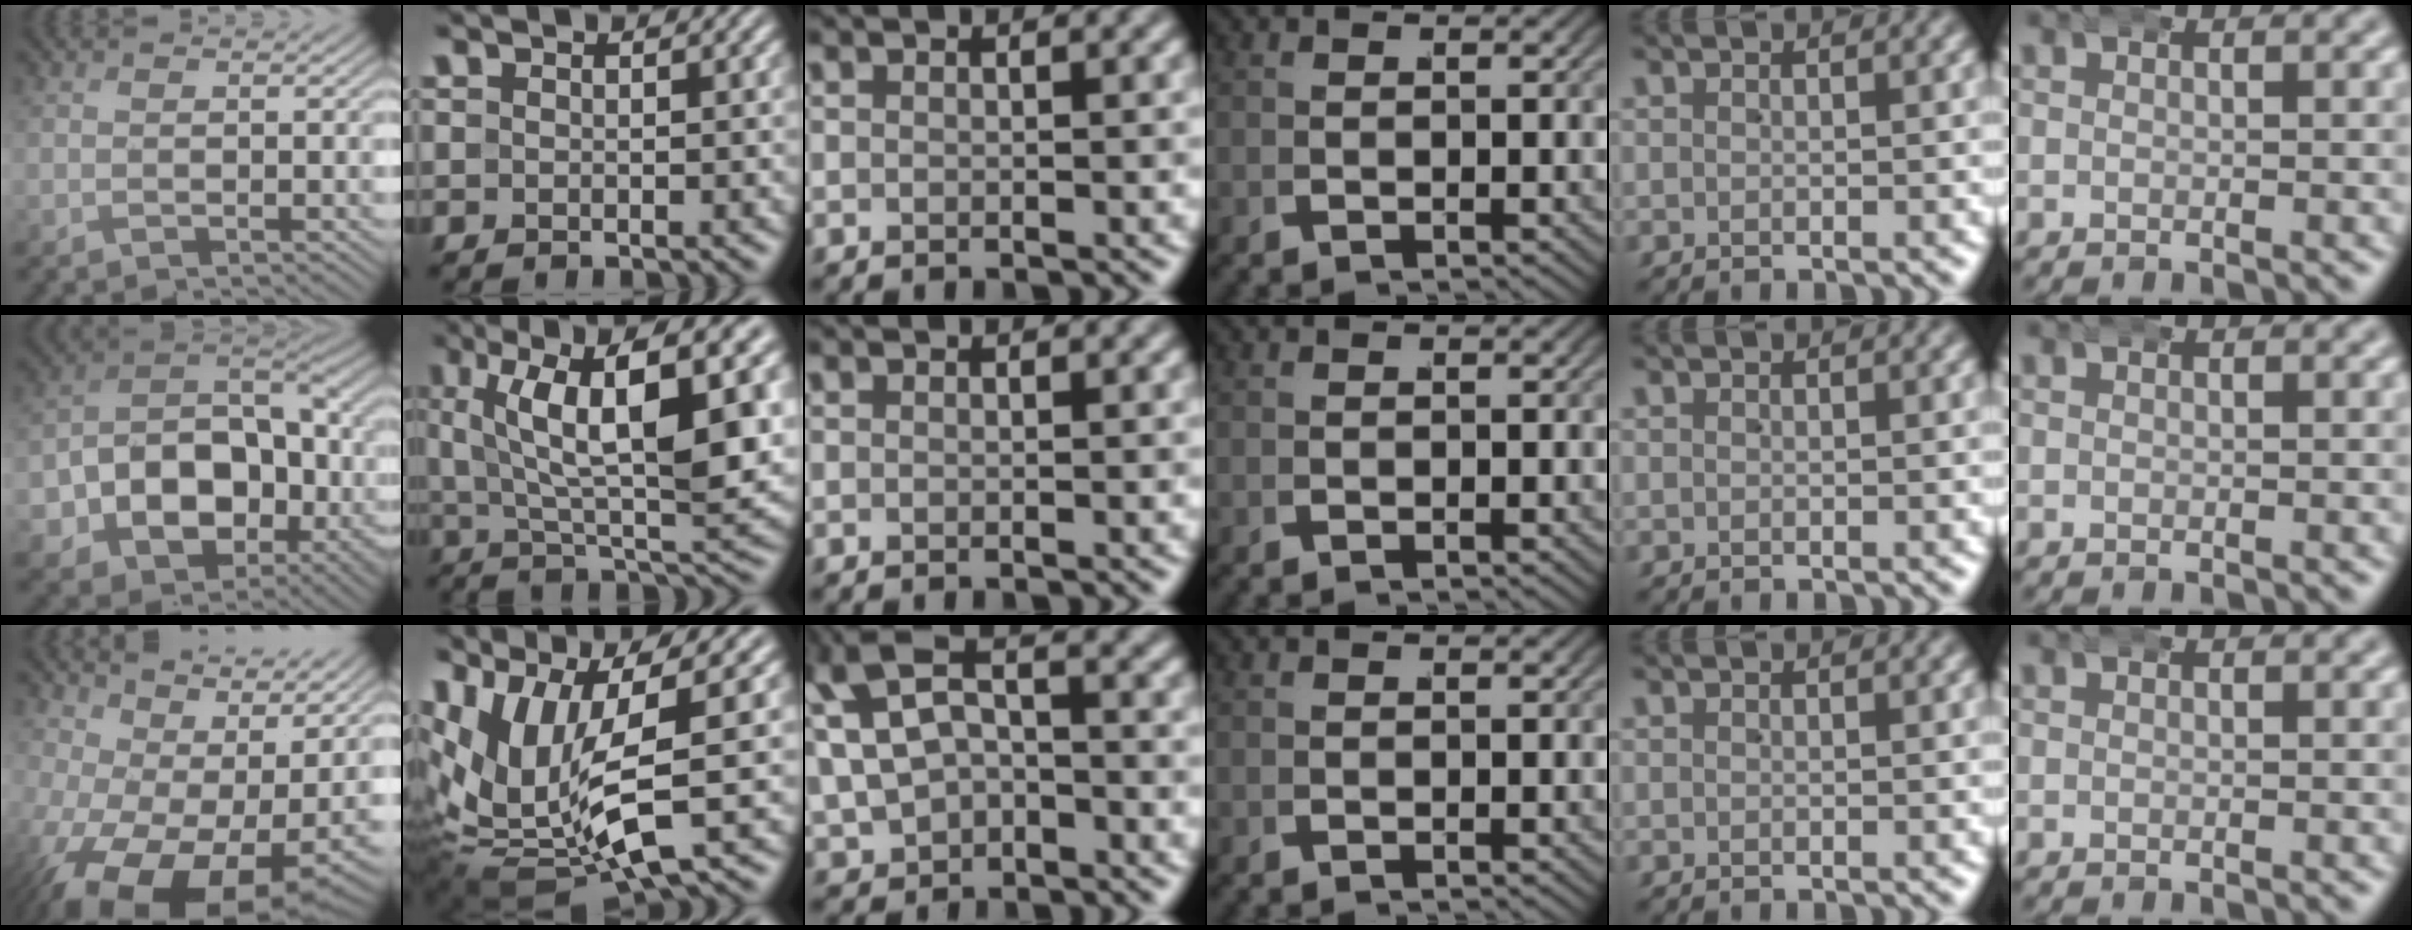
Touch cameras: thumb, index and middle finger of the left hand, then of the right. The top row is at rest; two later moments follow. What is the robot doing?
{"motion": "wrap", "object": "aluminum foil"}